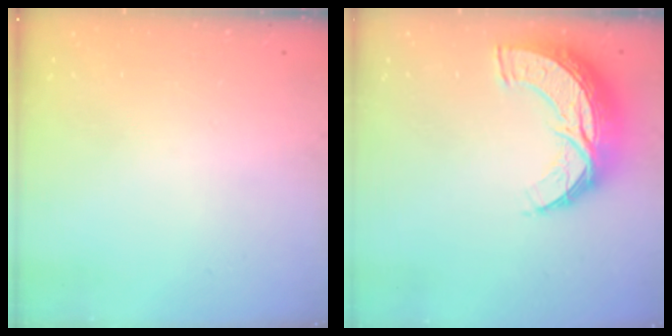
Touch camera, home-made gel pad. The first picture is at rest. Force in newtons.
{"total": 13.7, "press": 13.6, "slide": 0.8}